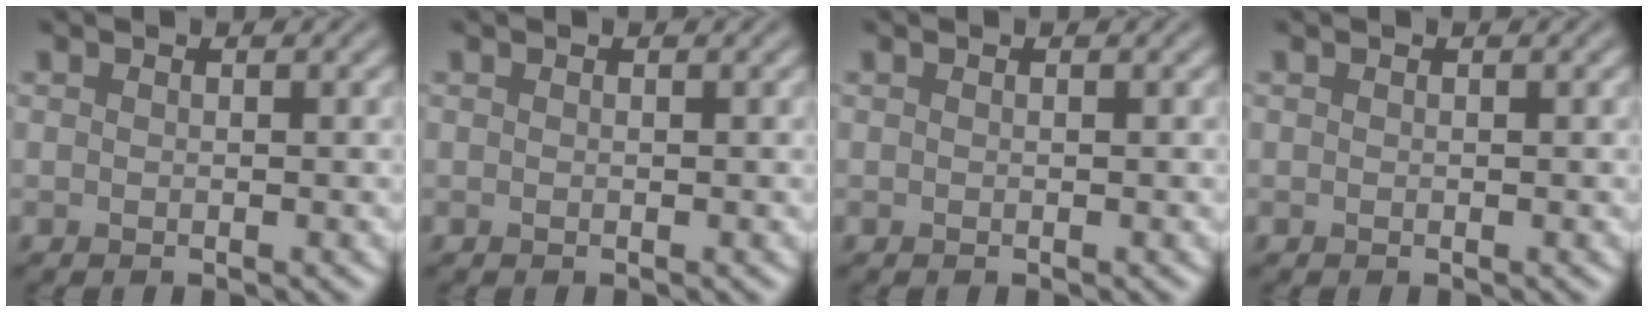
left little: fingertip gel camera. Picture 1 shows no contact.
{"total": 0.0}
{"total": 0.0}
{"total": 0.0}